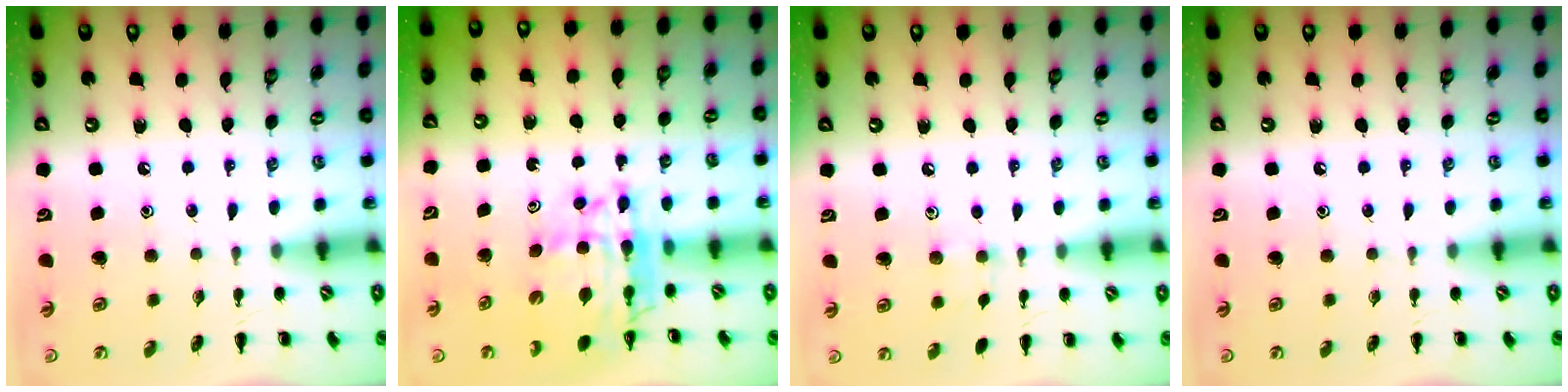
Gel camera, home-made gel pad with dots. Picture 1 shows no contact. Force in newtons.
{"total": 12.8, "press": 12.2, "slide": 3.8}
{"total": 5.8, "press": 5.5, "slide": 1.9}
{"total": 0.0}